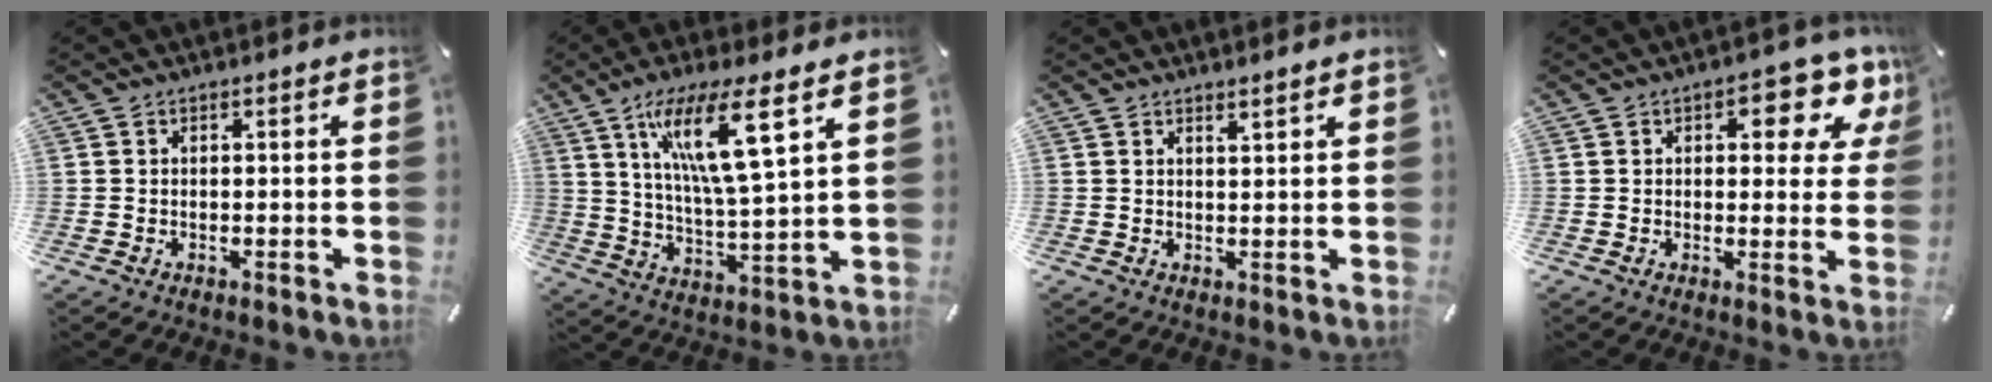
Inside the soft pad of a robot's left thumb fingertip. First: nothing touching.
{"total": 14.6, "force": [7.9, 2.5, 12.0], "torque": [-0.244, -0.013, 0.124]}
{"total": 1.5, "force": [1.4, -0.2, 0.3], "torque": [-0.008, -0.006, 0.027]}
{"total": 8.7, "force": [4.1, 4.3, 6.3], "torque": [-0.065, -0.022, 0.061]}